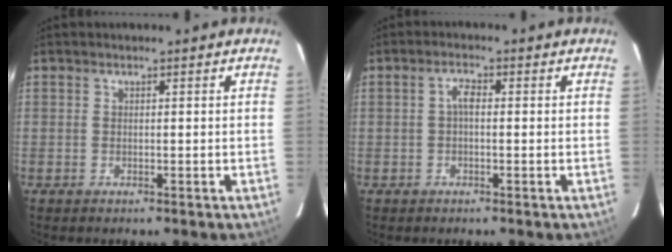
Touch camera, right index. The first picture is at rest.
{"total": 2.0, "force": [-0.2, 0.9, 1.8], "torque": [-0.037, 0.010, -0.004]}